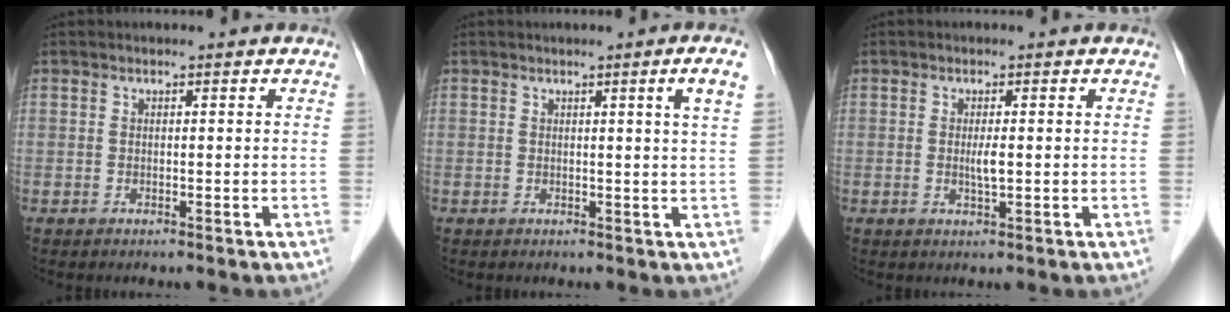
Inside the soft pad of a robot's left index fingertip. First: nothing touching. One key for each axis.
{"total": 2.8, "fx": 1.1, "fy": -0.9, "fz": 2.3, "tx": -0.031, "ty": -0.008, "tz": 0.018}
{"total": 1.9, "fx": 0.0, "fy": 0.3, "fz": 1.9, "tx": -0.038, "ty": -0.003, "tz": 0.000}